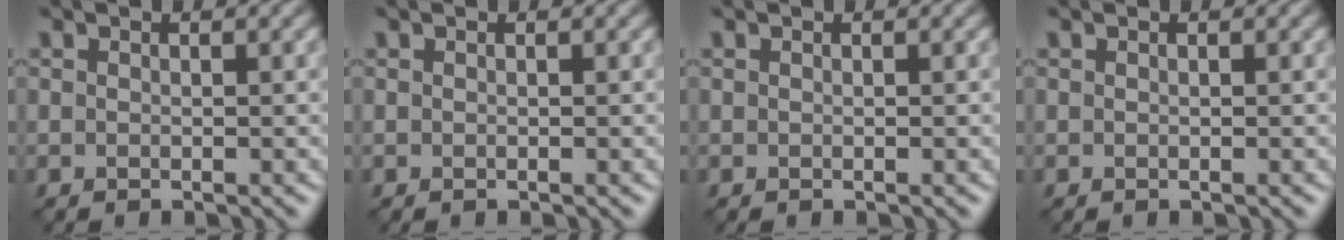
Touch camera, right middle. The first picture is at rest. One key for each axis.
{"total": 0.0}
{"total": 0.0}
{"total": 0.0}